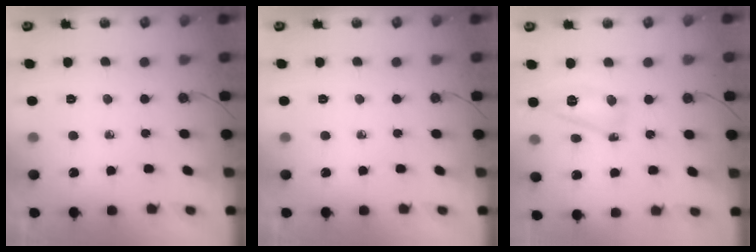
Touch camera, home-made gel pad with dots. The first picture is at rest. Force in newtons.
{"total": 0.0}
{"total": 6.8, "press": 6.8, "slide": 1.1}